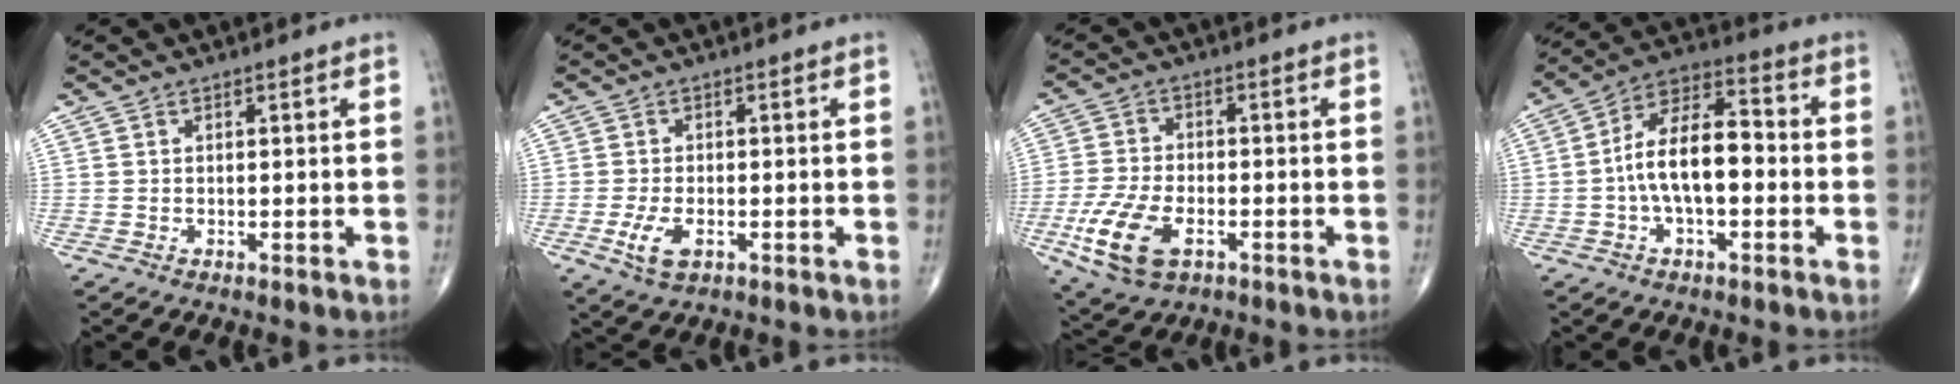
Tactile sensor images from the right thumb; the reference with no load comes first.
{"total": 4.7, "force": [-1.6, 2.4, 3.8], "torque": [-0.078, 0.000, -0.025]}
{"total": 11.2, "force": [-4.2, 6.1, 8.4], "torque": [-0.175, 0.004, -0.075]}
{"total": 13.3, "force": [-1.5, 6.5, 11.5], "torque": [-0.198, 0.041, -0.035]}